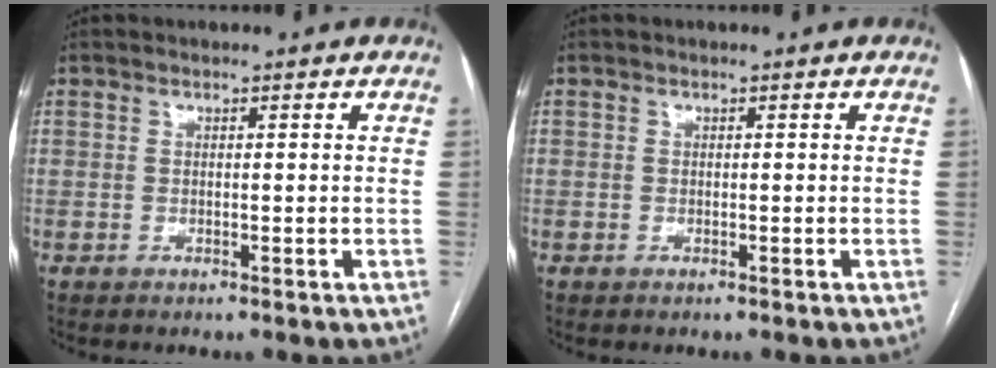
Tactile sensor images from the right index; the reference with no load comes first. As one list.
[{"total": 0.5, "force": [-0.2, 0.5, 0.0], "torque": [0.002, 0.006, -0.006]}]